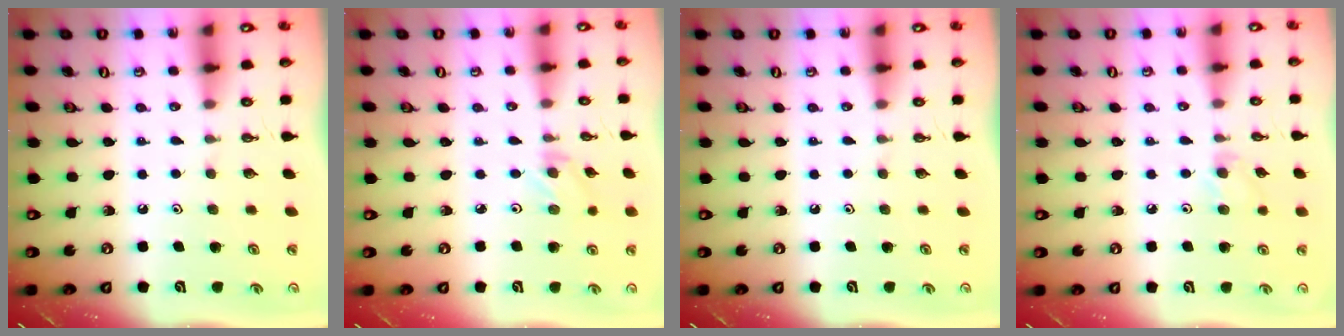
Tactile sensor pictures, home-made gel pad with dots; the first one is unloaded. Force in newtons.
{"total": 1.2, "press": 1.1, "slide": 0.2}
{"total": 0.0}
{"total": 5.0, "press": 4.9, "slide": 0.9}